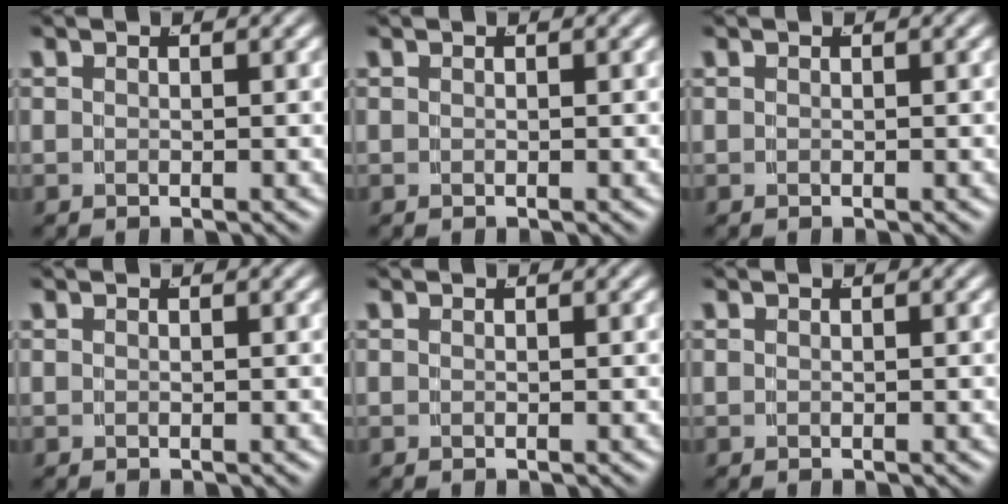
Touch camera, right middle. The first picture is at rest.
{"total": 0.0}
{"total": 0.0}
{"total": 0.0}
{"total": 0.0}
{"total": 0.0}